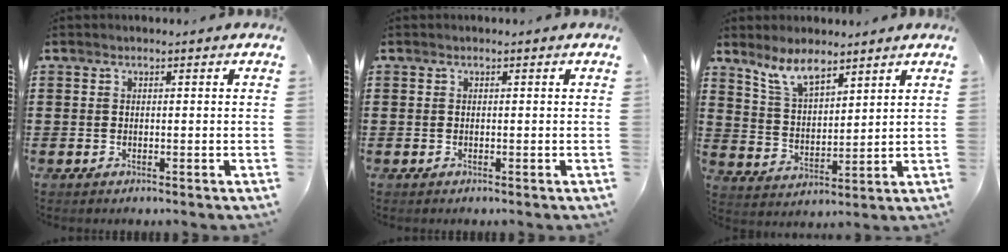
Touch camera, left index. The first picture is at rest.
{"total": 0.0}
{"total": 7.1, "force": [6.0, 2.0, 3.2], "torque": [-0.082, -0.014, 0.112]}